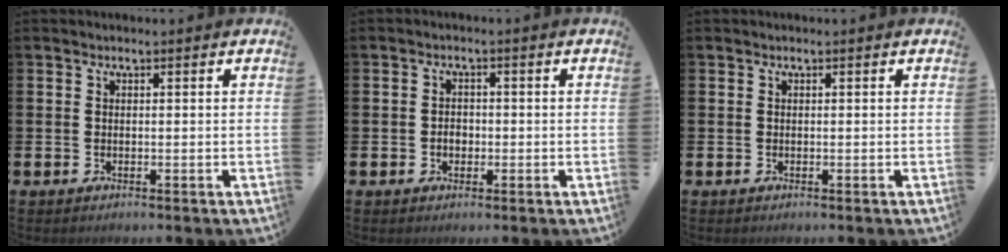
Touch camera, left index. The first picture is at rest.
{"total": 1.8, "force": [-0.4, 1.4, 1.0], "torque": [-0.004, -0.001, -0.014]}
{"total": 0.0}